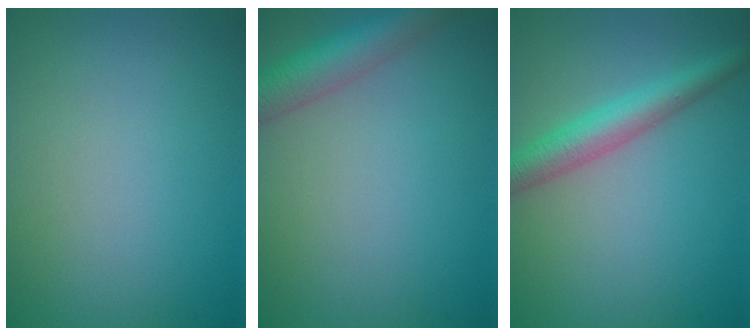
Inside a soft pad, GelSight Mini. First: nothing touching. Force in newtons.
{"total": 4.6, "press": 4.6, "slide": 0.3}
{"total": 3.8, "press": 3.8, "slide": 0.1}